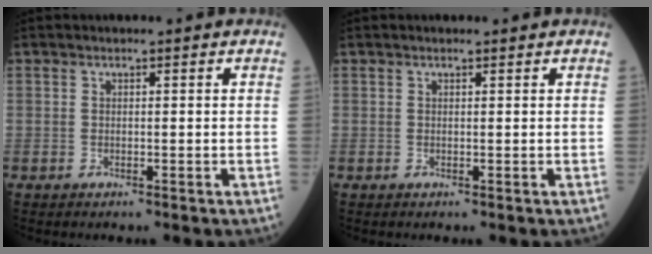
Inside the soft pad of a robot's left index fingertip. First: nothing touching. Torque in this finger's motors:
{"motor_torque": [0.00, 0.01, 0.05, -0.01]}